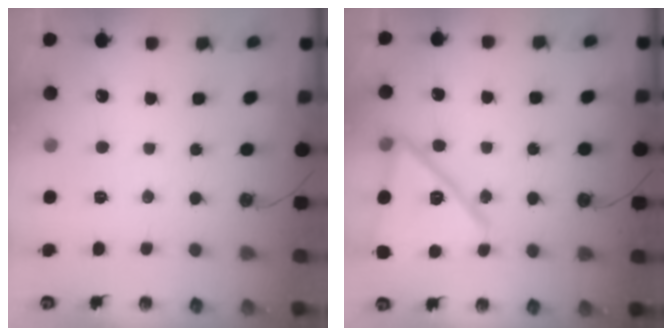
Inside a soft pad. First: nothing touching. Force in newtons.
{"total": 16.1, "press": 15.8, "slide": 3.2}